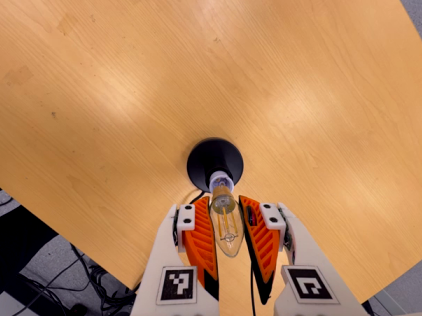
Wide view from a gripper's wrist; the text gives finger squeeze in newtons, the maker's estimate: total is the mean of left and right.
{"total": 19.0, "left": 20.2, "right": 17.7}